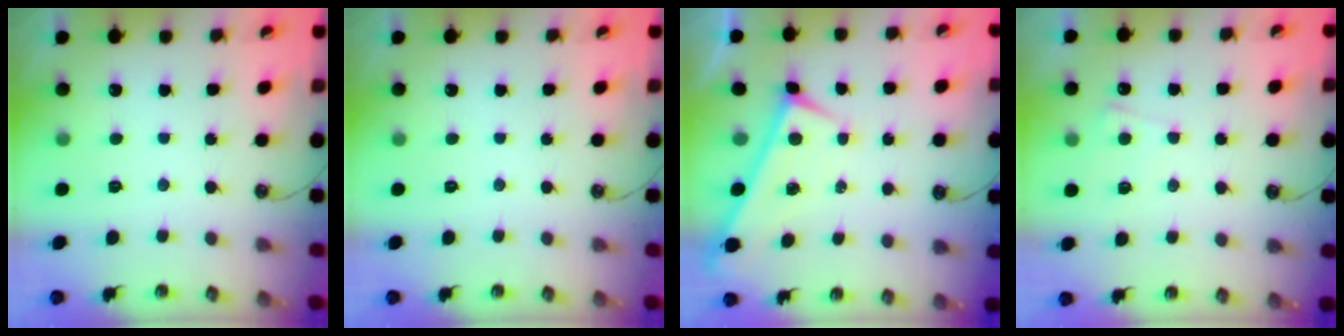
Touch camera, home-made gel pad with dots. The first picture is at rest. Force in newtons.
{"total": 0.0}
{"total": 0.0}
{"total": 5.2, "press": 5.2, "slide": 0.5}